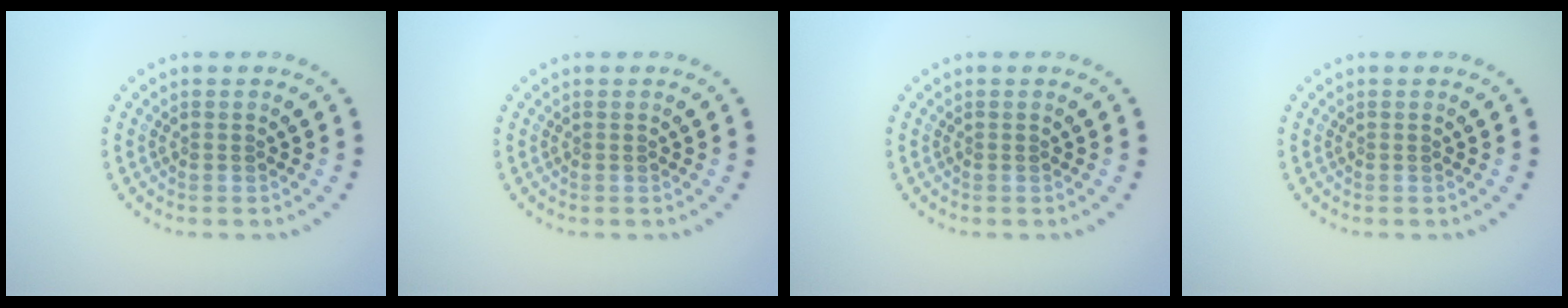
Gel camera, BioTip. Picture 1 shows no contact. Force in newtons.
{"total": 0.0}
{"total": 0.0}
{"total": 0.0}